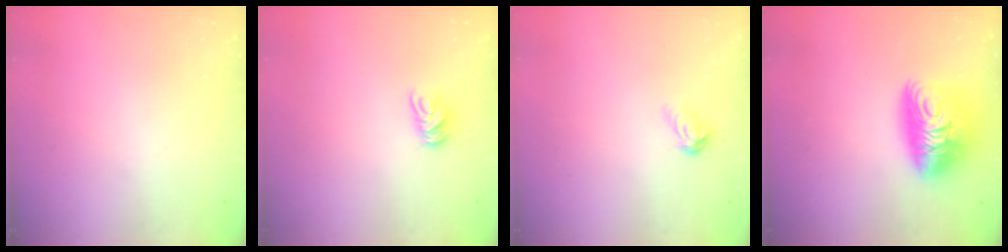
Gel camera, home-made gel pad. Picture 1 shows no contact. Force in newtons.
{"total": 7.5, "press": 7.5, "slide": 0.5}
{"total": 6.4, "press": 6.4, "slide": 0.5}
{"total": 12.9, "press": 12.9, "slide": 1.2}